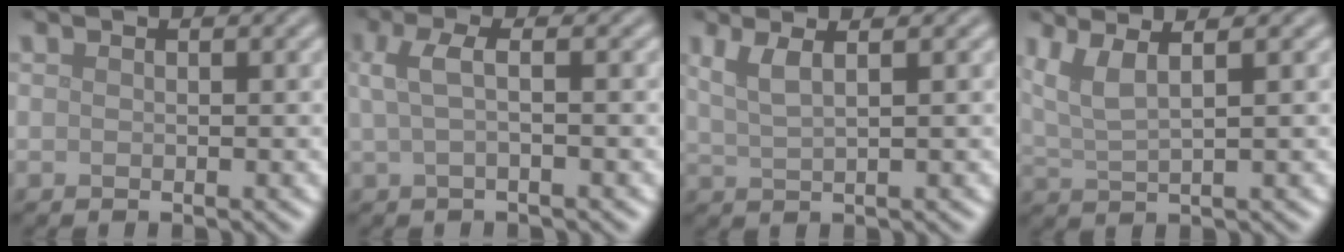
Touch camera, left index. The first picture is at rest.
{"total": 2.6, "force": [0.3, 0.8, 2.4], "torque": [-0.047, 0.007, 0.004]}
{"total": 2.6, "force": [1.2, 0.8, 2.2], "torque": [-0.035, 0.002, 0.023]}
{"total": 3.8, "force": [1.9, 1.0, 3.1], "torque": [-0.061, 0.008, 0.037]}